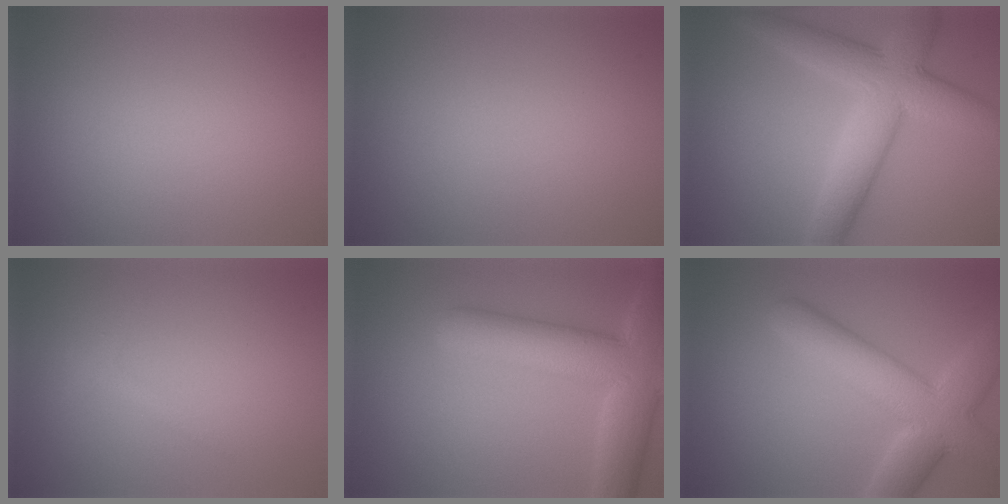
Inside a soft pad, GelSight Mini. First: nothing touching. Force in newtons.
{"total": 0.0}
{"total": 7.5, "press": 7.5, "slide": 0.2}
{"total": 0.9, "press": 0.9, "slide": 0.0}
{"total": 9.2, "press": 9.2, "slide": 0.5}
{"total": 8.2, "press": 8.2, "slide": 0.6}